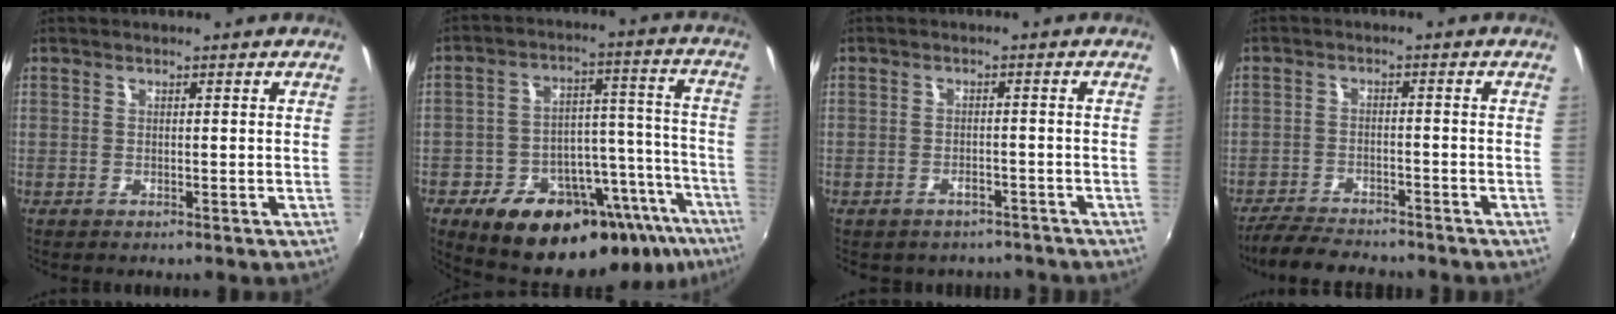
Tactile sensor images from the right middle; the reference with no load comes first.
{"total": 26.7, "force": [-18.1, 13.2, 14.5], "torque": [-0.229, 0.030, -0.233]}
{"total": 5.1, "force": [-4.2, 2.7, 1.3], "torque": [-0.031, -0.002, -0.047]}
{"total": 9.0, "force": [-8.2, 1.9, 3.4], "torque": [-0.094, -0.018, -0.133]}